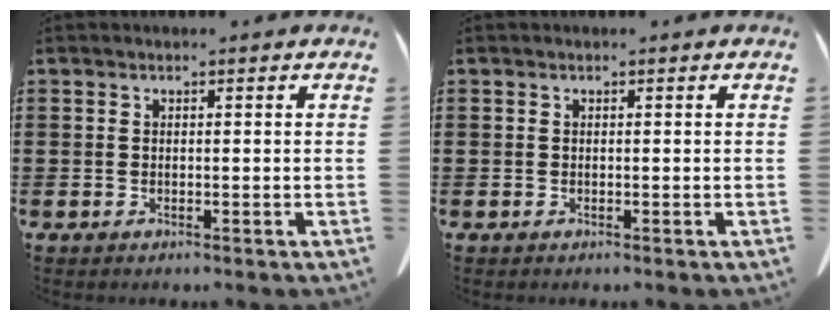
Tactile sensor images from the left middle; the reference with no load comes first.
{"total": 0.0}